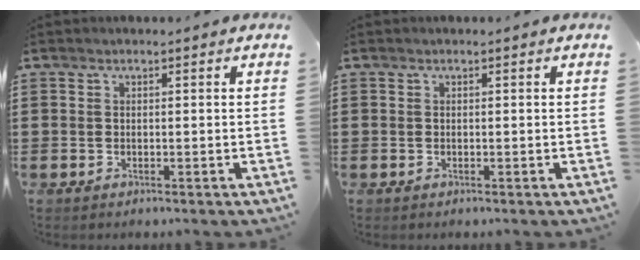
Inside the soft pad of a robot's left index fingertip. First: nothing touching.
{"total": 0.0}